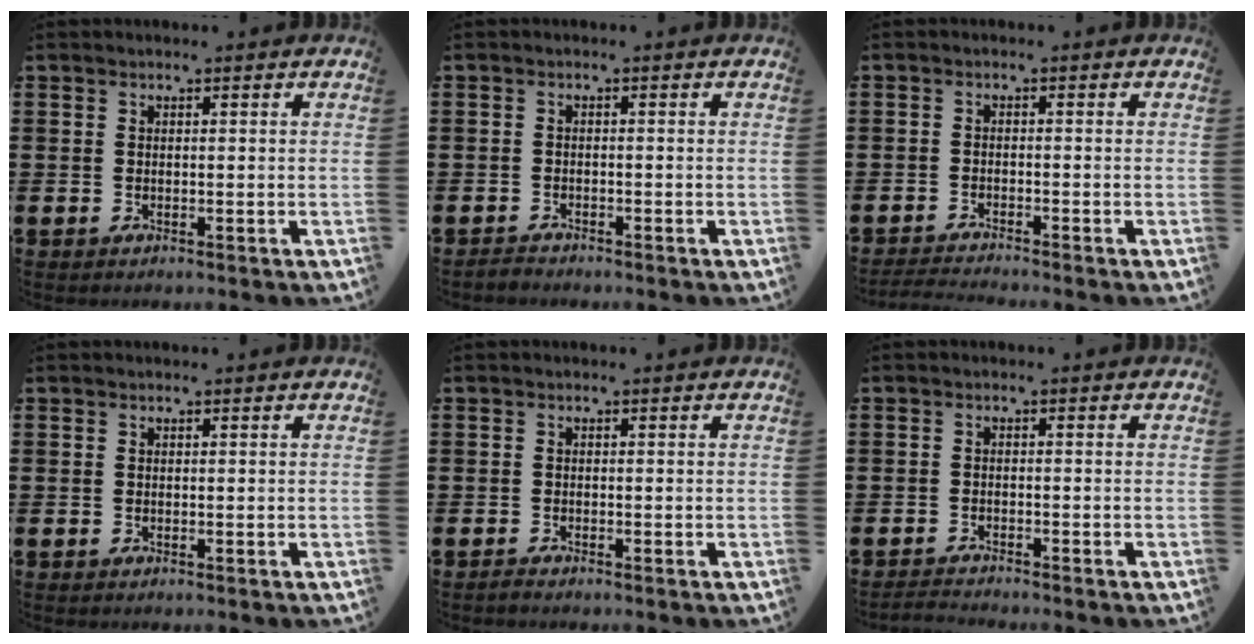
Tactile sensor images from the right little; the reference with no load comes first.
{"total": 0.9, "force": [-0.9, 0.1, 0.0], "torque": [-0.002, 0.001, -0.019]}
{"total": 1.4, "force": [-1.4, -0.2, 0.3], "torque": [-0.005, 0.001, -0.027]}
{"total": 0.0}
{"total": 0.5, "force": [-0.5, 0.1, 0.2], "torque": [-0.005, -0.003, -0.010]}
{"total": 1.3, "force": [-1.3, -0.1, 0.1], "torque": [-0.003, 0.001, -0.026]}